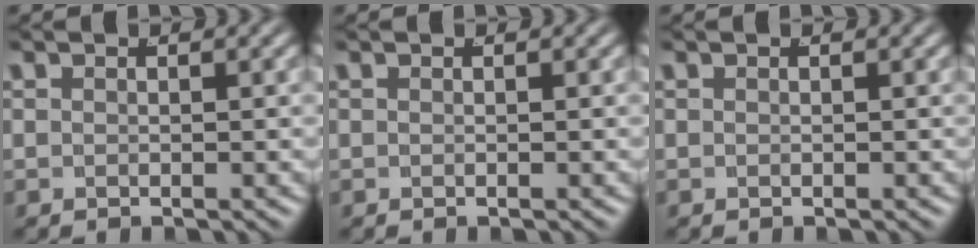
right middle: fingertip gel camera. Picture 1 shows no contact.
{"total": 0.0}
{"total": 0.0}